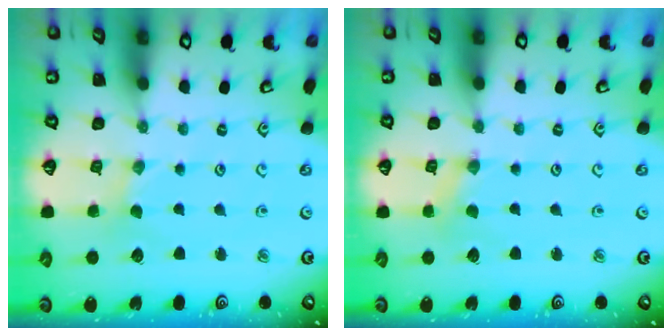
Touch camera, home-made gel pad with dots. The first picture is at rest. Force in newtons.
{"total": 0.5, "press": 0.5, "slide": 0.2}